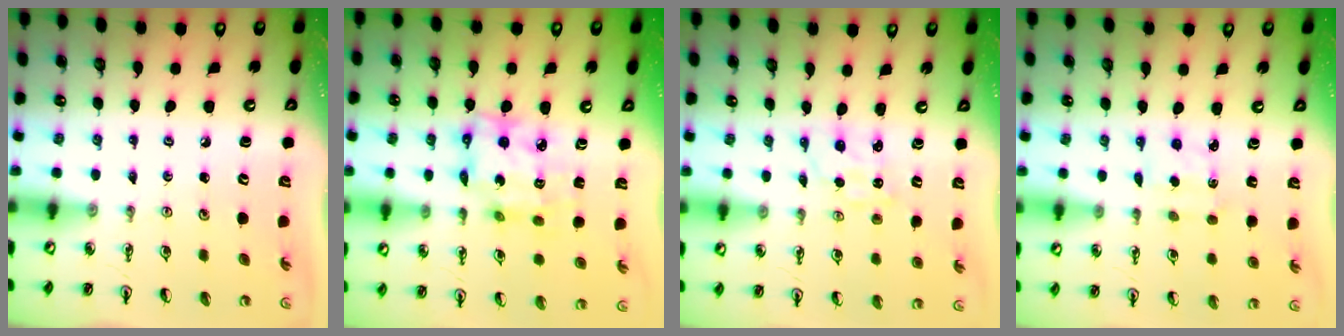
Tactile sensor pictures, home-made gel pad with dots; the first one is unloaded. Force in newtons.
{"total": 12.0, "press": 12.0, "slide": 1.1}
{"total": 0.6, "press": 0.4, "slide": 0.4}
{"total": 1.6, "press": 1.5, "slide": 0.6}